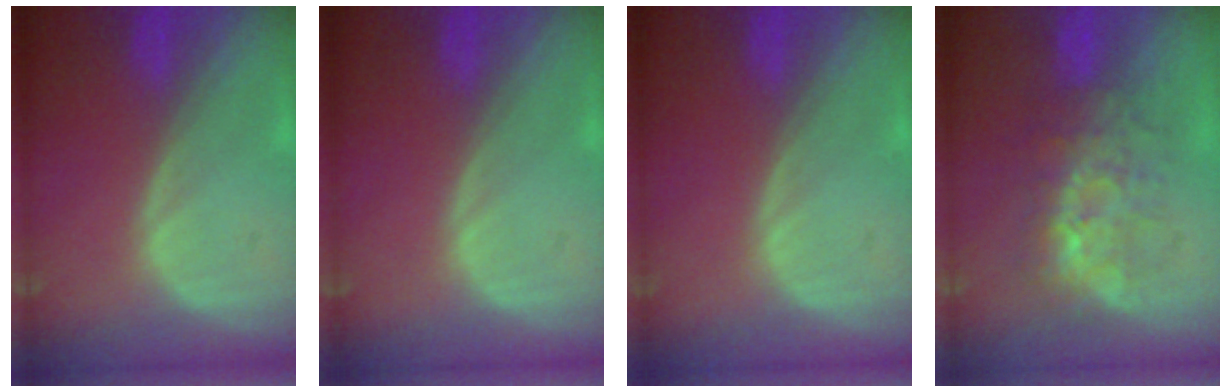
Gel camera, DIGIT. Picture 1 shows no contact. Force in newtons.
{"total": 0.0}
{"total": 0.0}
{"total": 7.7, "press": 7.5, "slide": 1.6}